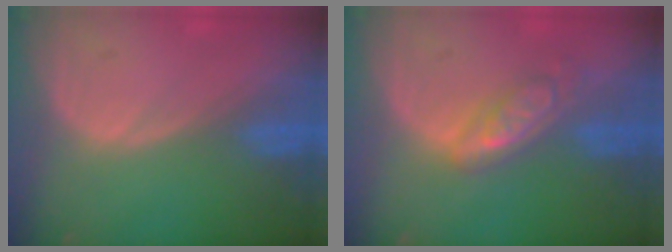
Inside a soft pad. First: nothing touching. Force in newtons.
{"total": 5.6, "press": 4.9, "slide": 2.8}